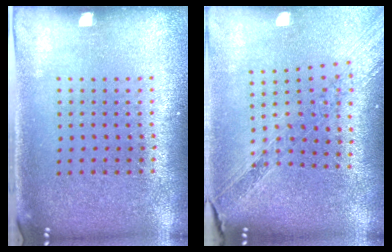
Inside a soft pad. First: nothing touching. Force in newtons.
{"total": 1.2, "press": 1.2, "slide": 0.3}